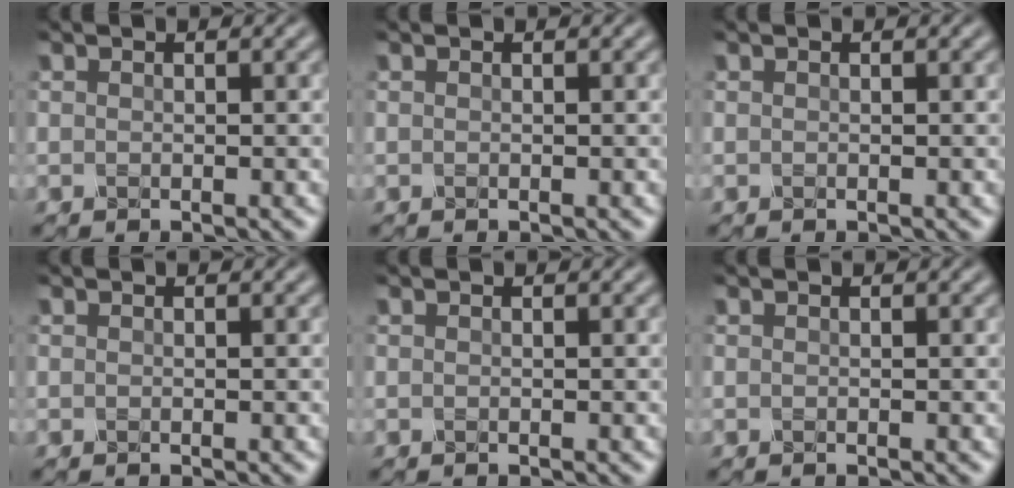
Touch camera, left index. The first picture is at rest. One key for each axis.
{"total": 0.0}
{"total": 0.0}
{"total": 0.0}
{"total": 0.0}
{"total": 0.0}